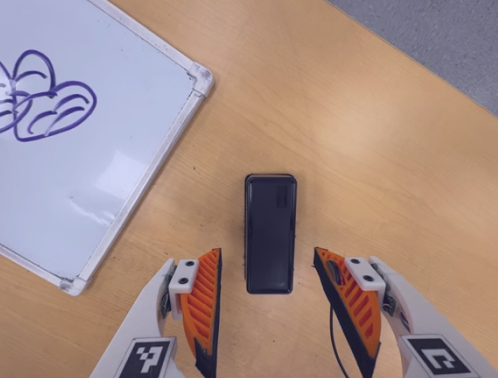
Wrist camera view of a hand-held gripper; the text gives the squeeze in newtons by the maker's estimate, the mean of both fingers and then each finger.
{"total": 0.0}